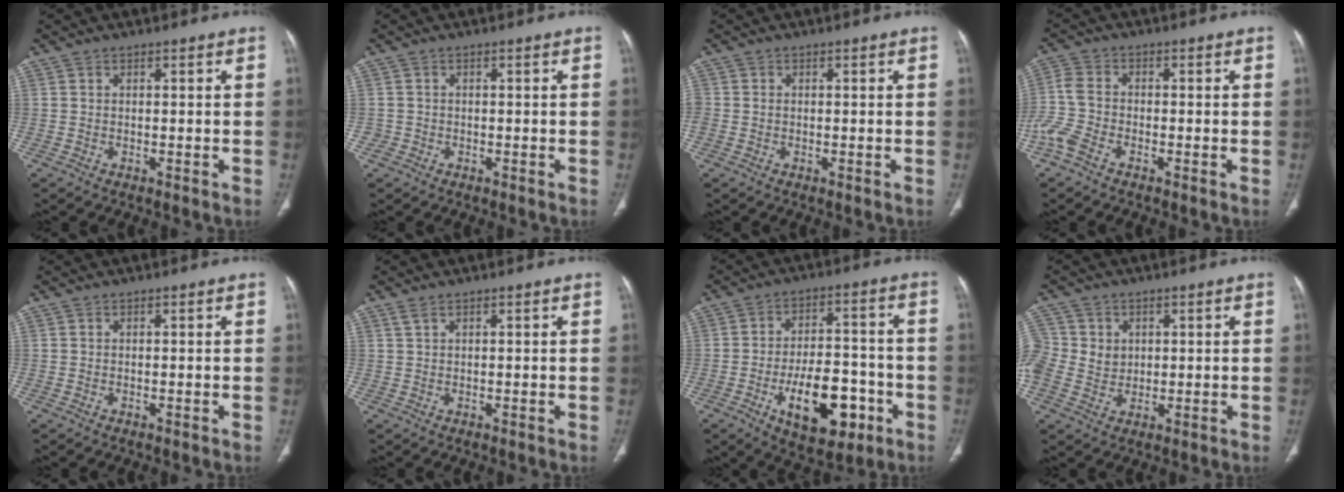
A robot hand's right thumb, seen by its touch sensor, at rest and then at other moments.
{"total": 1.2, "force": [-0.5, 1.0, 0.0], "torque": [0.003, 0.005, -0.013]}
{"total": 1.1, "force": [-0.1, 1.0, 0.5], "torque": [-0.012, 0.002, -0.003]}
{"total": 5.7, "force": [-3.2, 3.0, 3.5], "torque": [-0.099, 0.013, -0.073]}
{"total": 0.0}
{"total": 1.0, "force": [0.7, 0.3, 0.6], "torque": [-0.016, 0.008, 0.020]}
{"total": 15.5, "force": [-5.9, 8.0, 11.8], "torque": [-0.149, 0.031, -0.084]}
{"total": 8.8, "force": [1.5, 8.0, 3.4], "torque": [-0.065, 0.011, 0.035]}